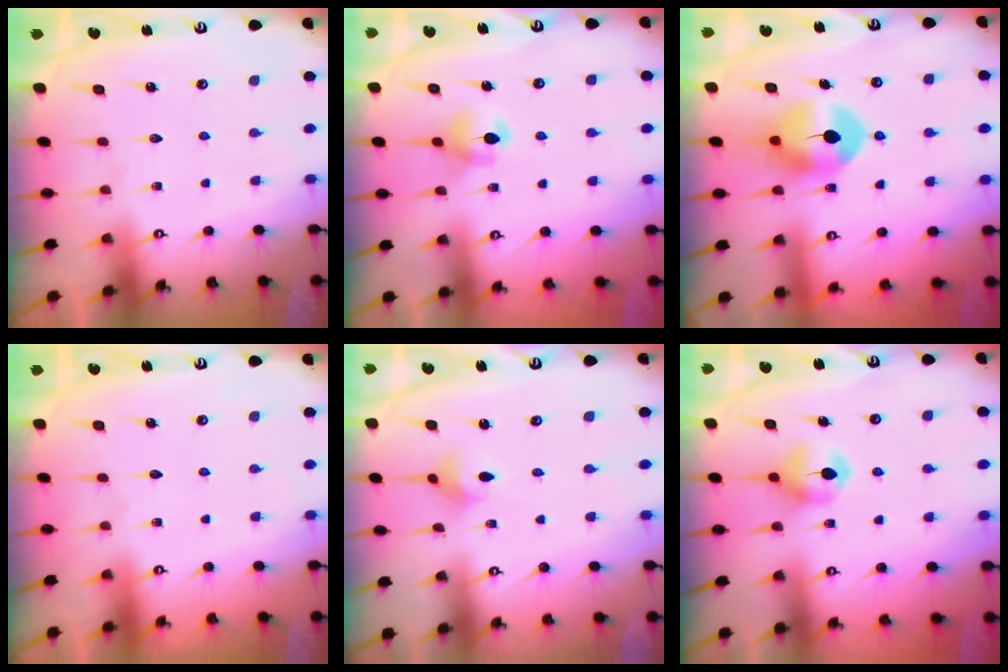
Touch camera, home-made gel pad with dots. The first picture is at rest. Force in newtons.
{"total": 6.2, "press": 6.1, "slide": 1.0}
{"total": 8.4, "press": 8.3, "slide": 1.4}
{"total": 0.0}
{"total": 3.8, "press": 3.7, "slide": 0.4}
{"total": 6.4, "press": 6.4, "slide": 0.6}